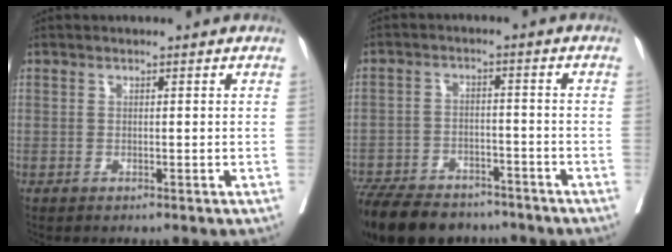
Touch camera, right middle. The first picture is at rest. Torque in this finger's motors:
{"motor_torque": [1.09, -1.05, 0.19, 0.09]}